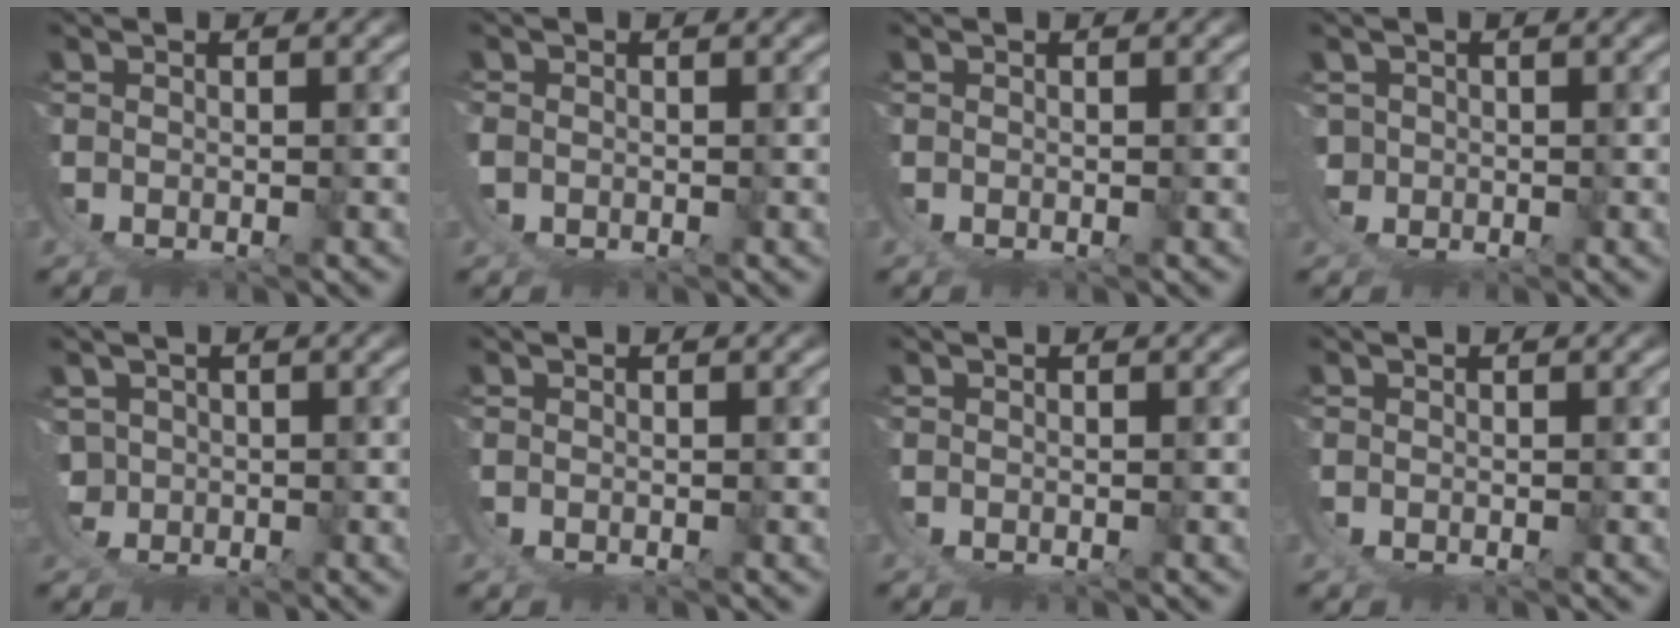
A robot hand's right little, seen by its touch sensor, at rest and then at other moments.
{"total": 0.5, "force": [-0.3, 0.3, 0.2], "torque": [-0.016, -0.014, 0.001]}
{"total": 0.0}
{"total": 3.3, "force": [-0.7, 3.1, 1.1], "torque": [-0.045, -0.031, -0.003]}
{"total": 4.4, "force": [-0.6, 4.0, 1.7], "torque": [-0.062, -0.036, 0.001]}
{"total": 0.0}
{"total": 0.0}
{"total": 0.0}